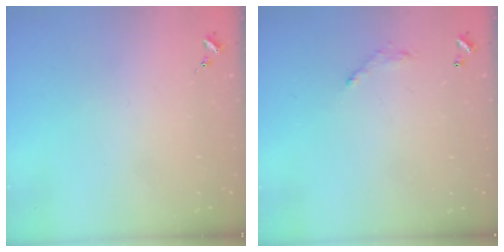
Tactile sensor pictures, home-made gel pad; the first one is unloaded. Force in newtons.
{"total": 6.2, "press": 6.2, "slide": 0.4}